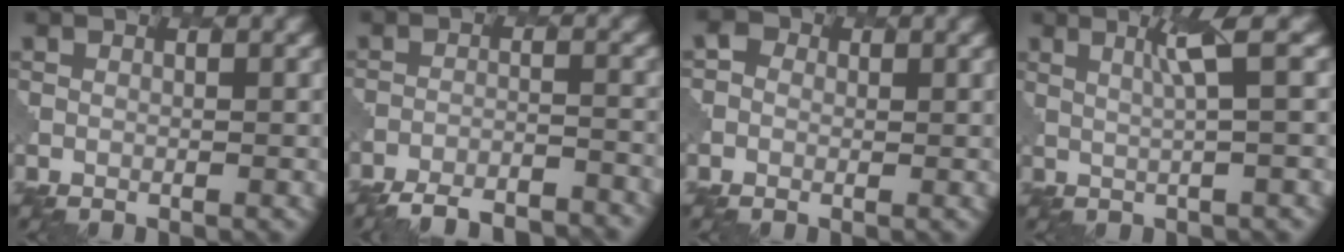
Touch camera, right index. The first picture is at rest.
{"total": 8.6, "force": [-8.1, 1.8, 2.2], "torque": [-0.031, -0.009, -0.110]}
{"total": 1.6, "force": [0.0, 1.5, 0.4], "torque": [0.005, 0.009, -0.004]}
{"total": 3.1, "force": [1.4, 0.2, 2.8], "torque": [-0.051, 0.007, 0.030]}